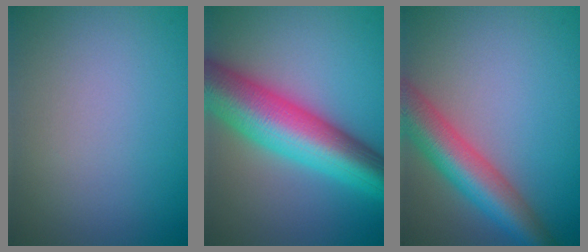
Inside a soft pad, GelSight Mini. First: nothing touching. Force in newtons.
{"total": 11.2, "press": 11.2, "slide": 0.2}
{"total": 7.4, "press": 7.4, "slide": 0.3}